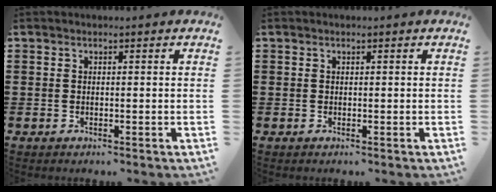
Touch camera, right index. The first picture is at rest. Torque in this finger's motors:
{"motor_torque": [-0.37, -0.41, 0.00, -0.01]}